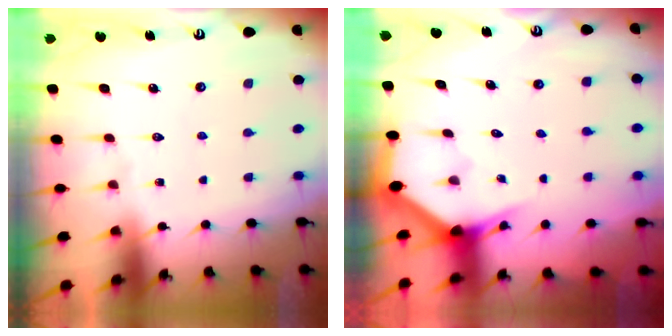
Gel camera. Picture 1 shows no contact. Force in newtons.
{"total": 2.8, "press": 2.8, "slide": 0.0}